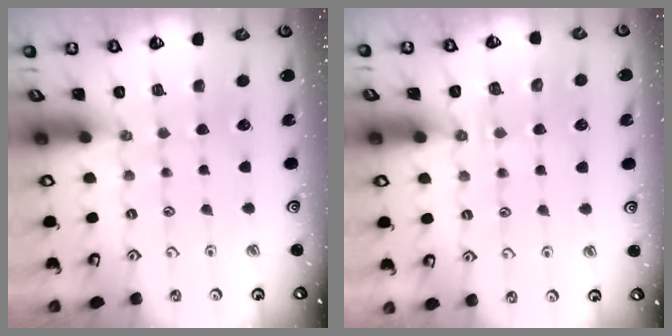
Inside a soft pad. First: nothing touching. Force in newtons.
{"total": 5.9, "press": 5.8, "slide": 1.0}